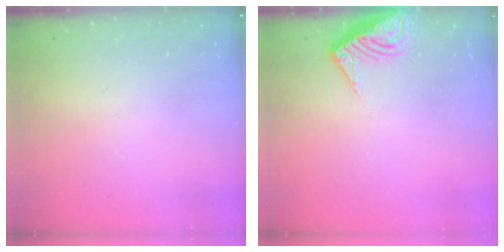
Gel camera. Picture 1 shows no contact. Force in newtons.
{"total": 8.5, "press": 8.5, "slide": 0.5}